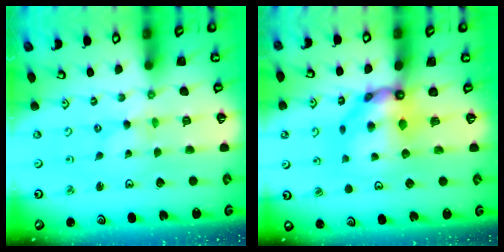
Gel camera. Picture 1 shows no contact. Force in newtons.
{"total": 10.8, "press": 10.7, "slide": 1.1}